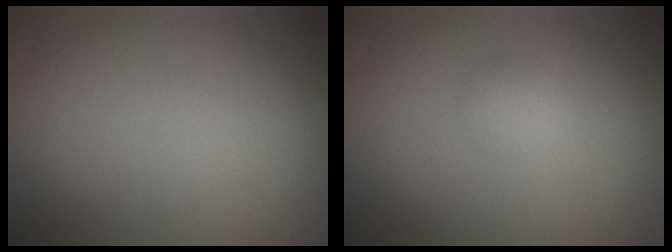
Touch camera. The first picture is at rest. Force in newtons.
{"total": 1.5, "press": 1.5, "slide": 0.0}